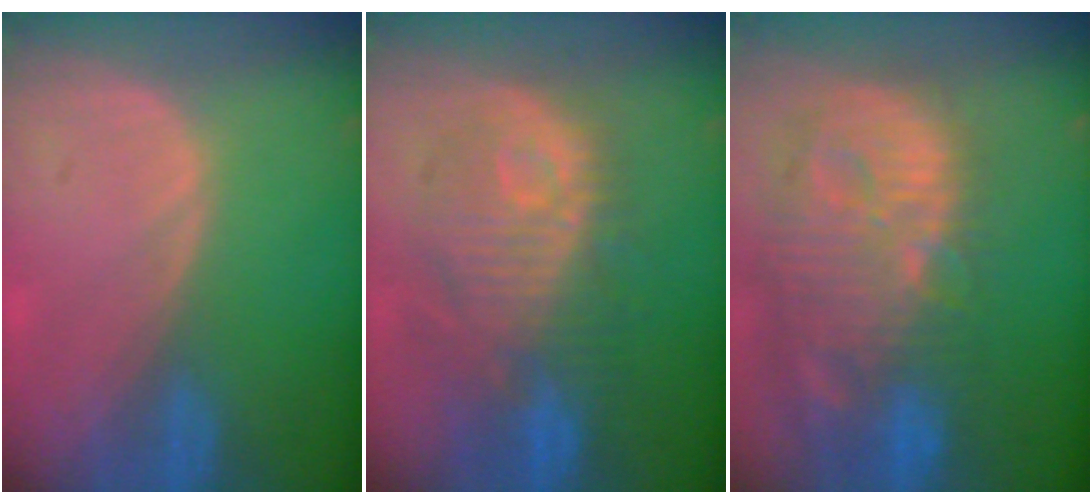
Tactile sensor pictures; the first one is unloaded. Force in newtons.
{"total": 11.0, "press": 10.6, "slide": 3.1}
{"total": 14.5, "press": 12.7, "slide": 7.1}